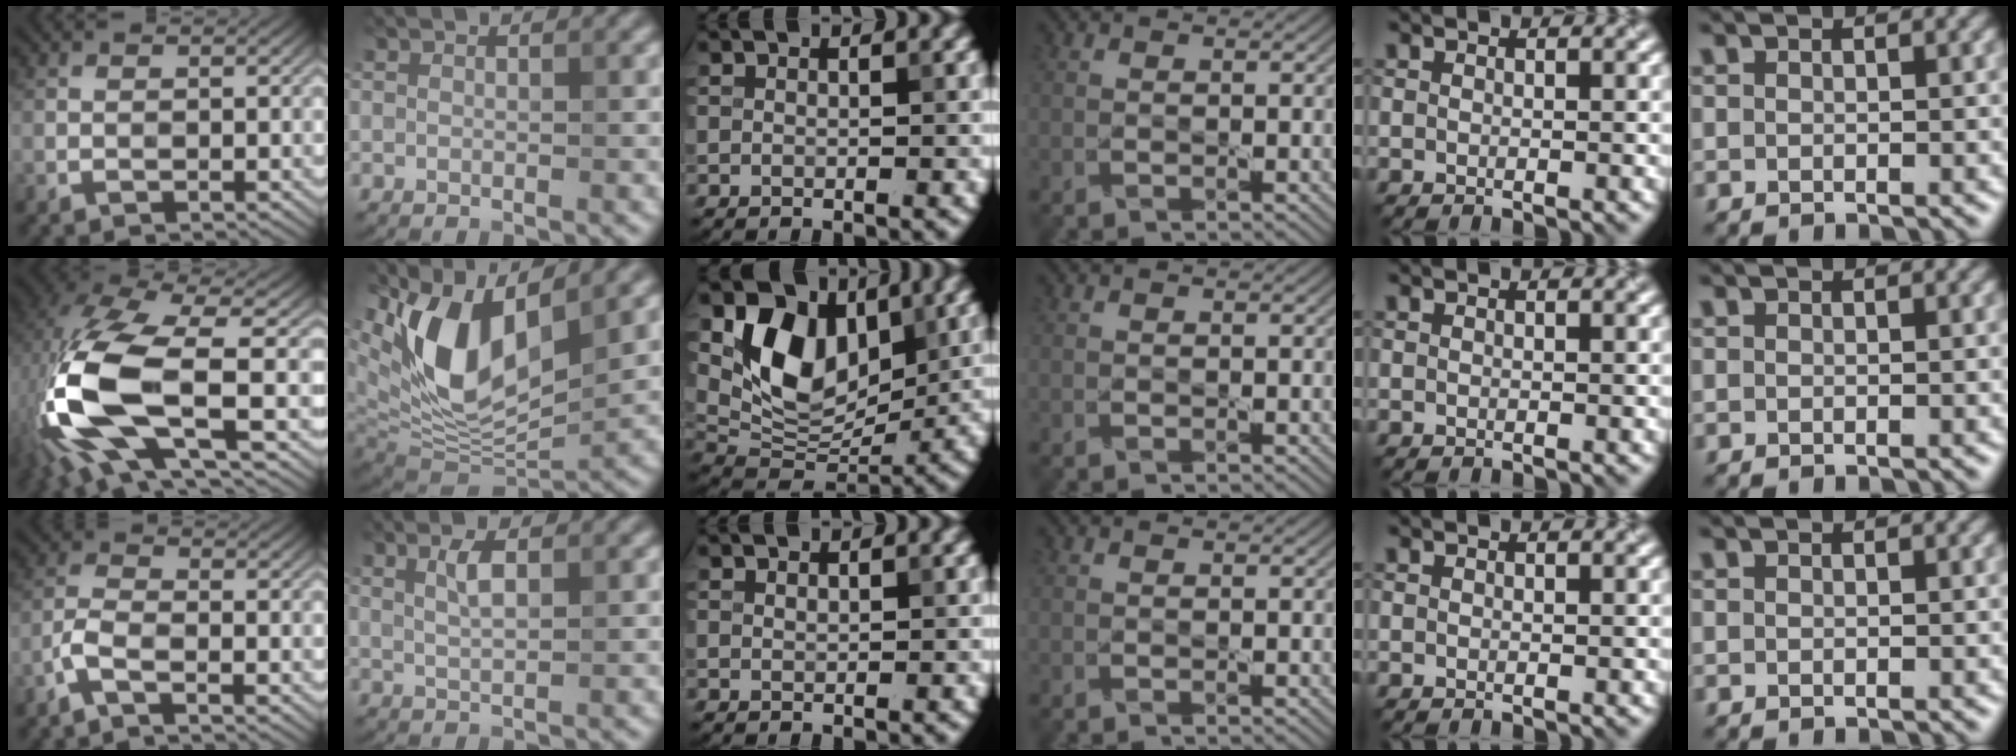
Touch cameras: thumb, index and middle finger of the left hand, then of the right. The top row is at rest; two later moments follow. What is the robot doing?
{"motion": "lift_and_place", "object": "knife"}